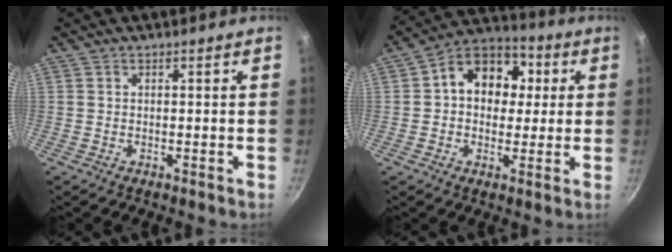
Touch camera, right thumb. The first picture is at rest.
{"total": 13.1, "force": [2.1, 10.1, 7.9], "torque": [-0.078, 0.022, 0.014]}